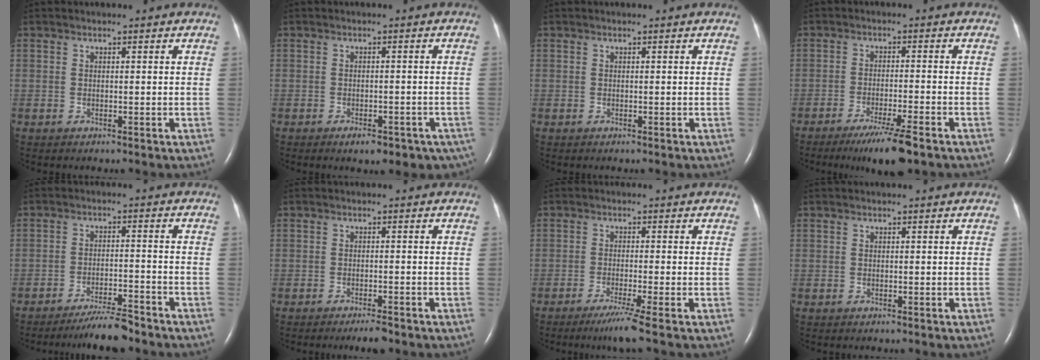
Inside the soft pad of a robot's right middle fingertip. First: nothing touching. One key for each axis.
{"total": 7.9, "fx": -5.8, "fy": 3.5, "fz": 4.2, "tx": -0.032, "ty": 0.009, "tz": -0.070}
{"total": 0.0}
{"total": 7.3, "fx": -5.0, "fy": 0.0, "fz": 5.2, "tx": -0.091, "ty": -0.018, "tz": -0.085}
{"total": 5.6, "fx": -5.1, "fy": 0.0, "fz": 2.4, "tx": -0.043, "ty": -0.016, "tz": -0.091}
{"total": 2.5, "fx": -2.1, "fy": 0.3, "fz": 1.4, "tx": -0.027, "ty": -0.004, "tz": -0.032}
{"total": 4.4, "fx": -3.0, "fy": -1.3, "fz": 3.0, "tx": -0.060, "ty": -0.016, "tz": -0.057}
{"total": 0.0}